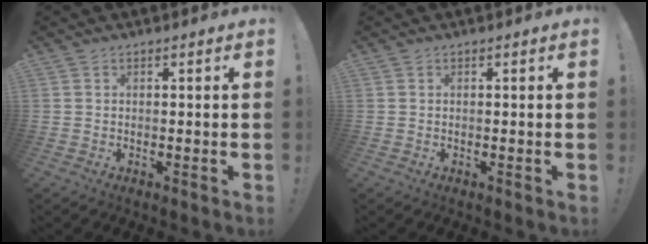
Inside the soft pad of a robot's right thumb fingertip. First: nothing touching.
{"total": 0.0}